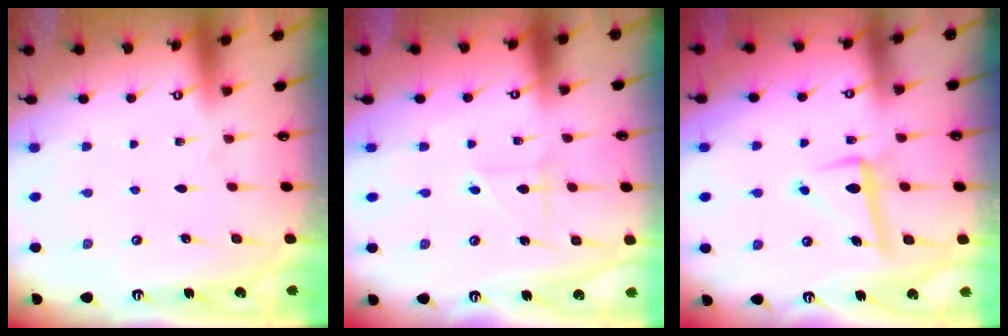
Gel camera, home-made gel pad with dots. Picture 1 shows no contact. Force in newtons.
{"total": 2.7, "press": 2.7, "slide": 0.1}
{"total": 7.3, "press": 7.1, "slide": 1.8}